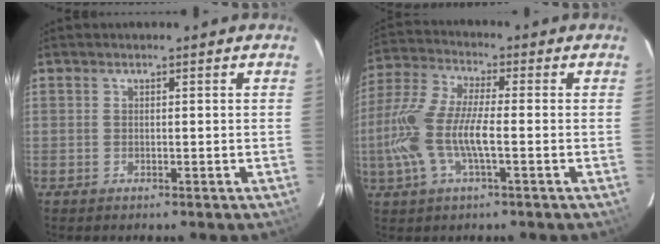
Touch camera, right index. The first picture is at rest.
{"total": 13.5, "force": [-2.7, 3.7, 12.7], "torque": [-0.269, -0.002, -0.055]}